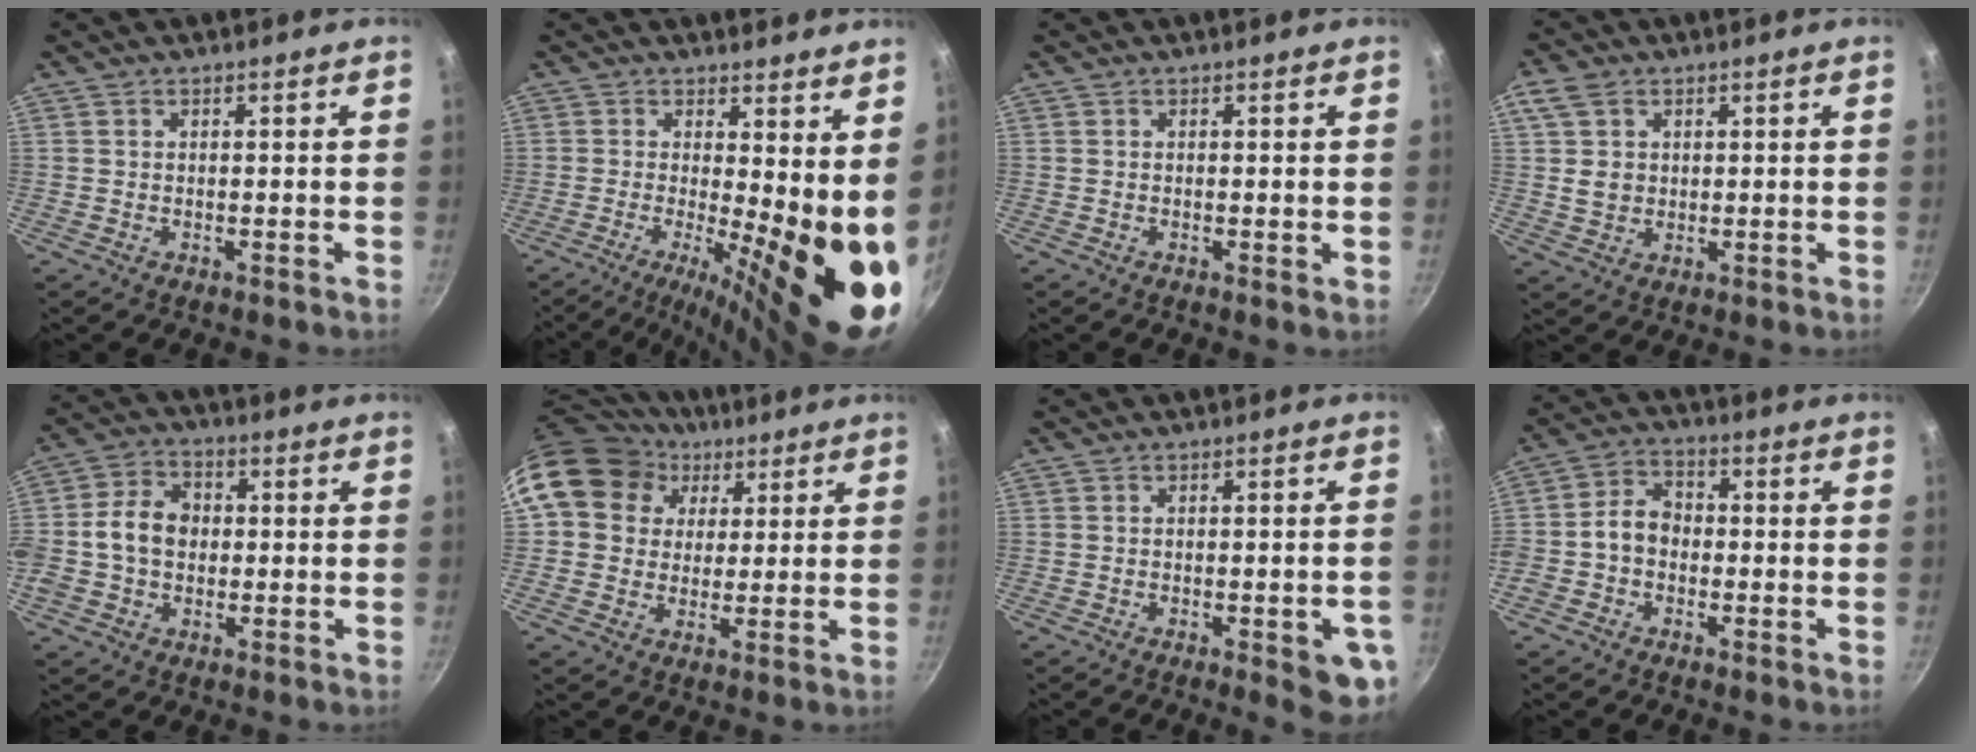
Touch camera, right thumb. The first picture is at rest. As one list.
[{"total": 15.1, "force": [-0.6, 4.4, 14.4], "torque": [-0.177, -0.026, -0.007]}, {"total": 0.0}, {"total": 6.2, "force": [1.8, 4.9, 3.2], "torque": [-0.045, -0.005, 0.030]}, {"total": 10.1, "force": [-0.3, 7.7, 6.5], "torque": [-0.099, 0.023, -0.021]}, {"total": 15.8, "force": [6.1, 13.1, 6.3], "torque": [-0.099, 0.013, 0.100]}, {"total": 7.6, "force": [-2.7, 2.5, 6.7], "torque": [-0.058, 0.006, -0.031]}, {"total": 6.3, "force": [-1.5, 4.9, 3.7], "torque": [-0.044, 0.025, -0.043]}]